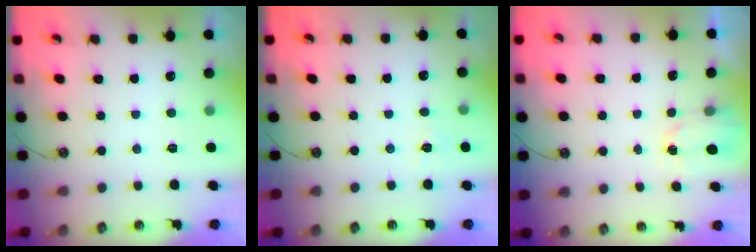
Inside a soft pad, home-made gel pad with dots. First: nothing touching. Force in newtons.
{"total": 4.5, "press": 4.5, "slide": 0.6}
{"total": 1.5, "press": 1.5, "slide": 0.3}